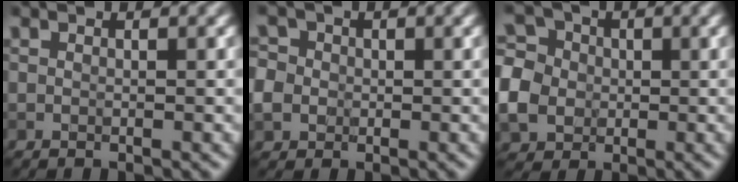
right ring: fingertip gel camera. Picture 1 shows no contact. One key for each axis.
{"total": 4.6, "fx": -0.4, "fy": 4.2, "fz": 1.9, "tx": -0.041, "ty": 0.024, "tz": -0.030}
{"total": 6.7, "fx": -1.2, "fy": 5.7, "fz": 3.2, "tx": -0.076, "ty": 0.002, "tz": -0.038}